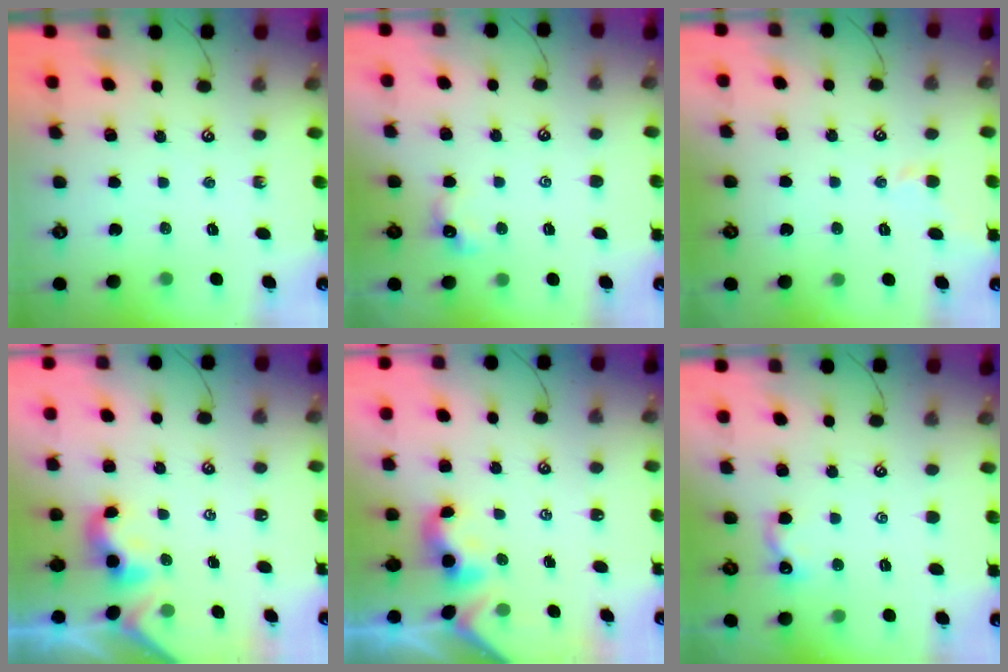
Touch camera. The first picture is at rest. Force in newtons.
{"total": 0.9, "press": 0.9, "slide": 0.2}
{"total": 0.8, "press": 0.7, "slide": 0.5}
{"total": 2.4, "press": 2.4, "slide": 0.2}
{"total": 2.1, "press": 2.1, "slide": 0.3}
{"total": 0.8, "press": 0.6, "slide": 0.5}